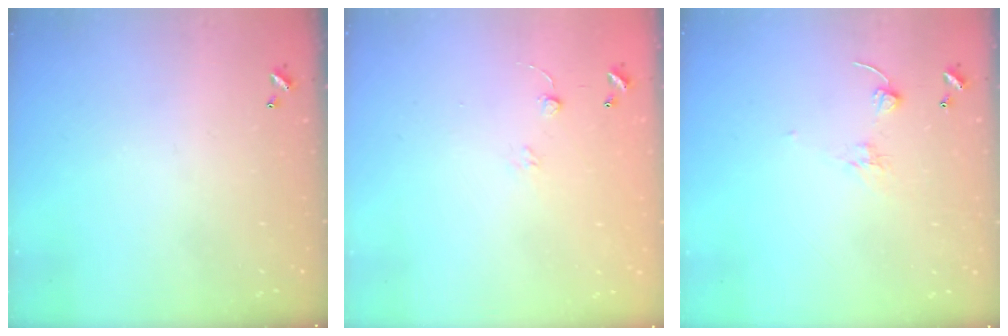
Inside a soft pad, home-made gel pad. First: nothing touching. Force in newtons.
{"total": 6.2, "press": 6.2, "slide": 0.6}
{"total": 1.7, "press": 1.5, "slide": 0.7}